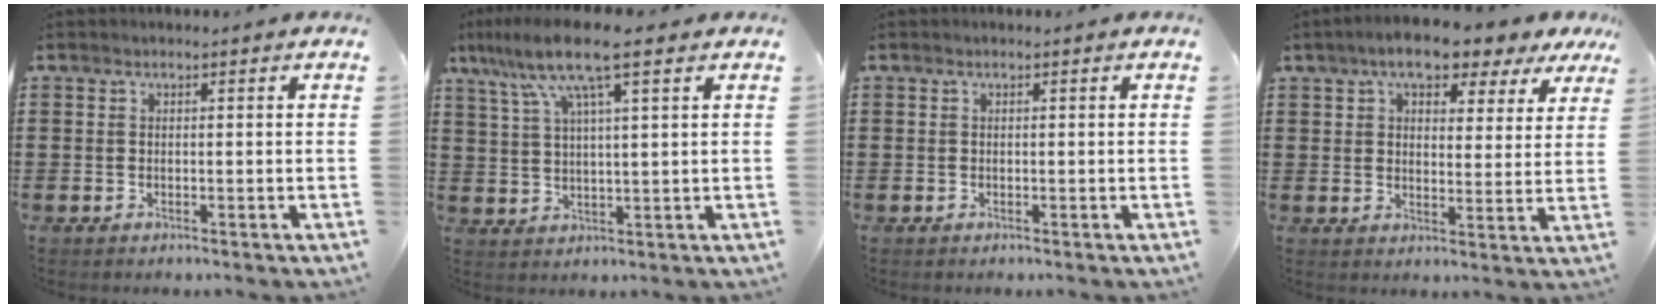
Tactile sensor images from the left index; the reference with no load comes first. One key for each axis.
{"total": 9.7, "fx": 6.0, "fy": 1.1, "fz": 7.5, "tx": -0.168, "ty": -0.007, "tz": 0.103}
{"total": 0.0}
{"total": 7.1, "fx": 5.4, "fy": 2.4, "fz": 3.9, "tx": -0.083, "ty": -0.010, "tz": 0.092}